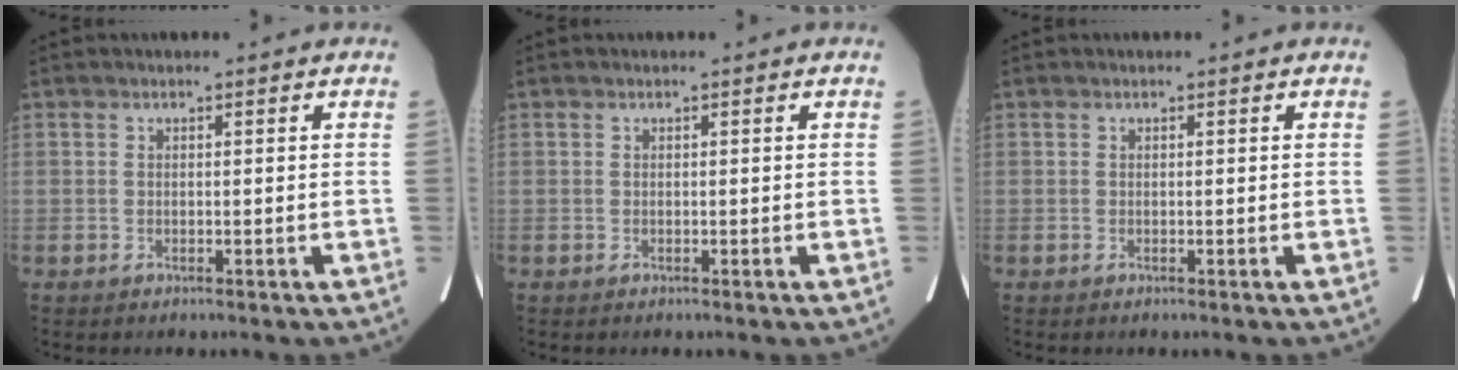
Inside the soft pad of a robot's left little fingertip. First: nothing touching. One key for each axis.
{"total": 0.0}
{"total": 0.0}